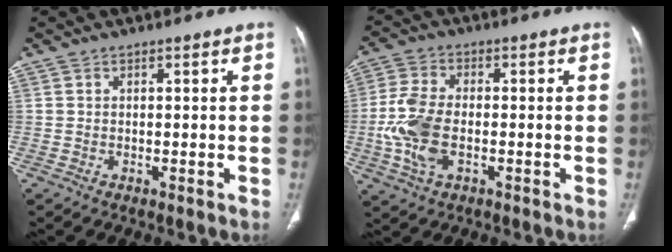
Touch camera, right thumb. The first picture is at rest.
{"total": 10.0, "force": [-2.0, 5.4, 8.1], "torque": [-0.182, 0.007, -0.042]}